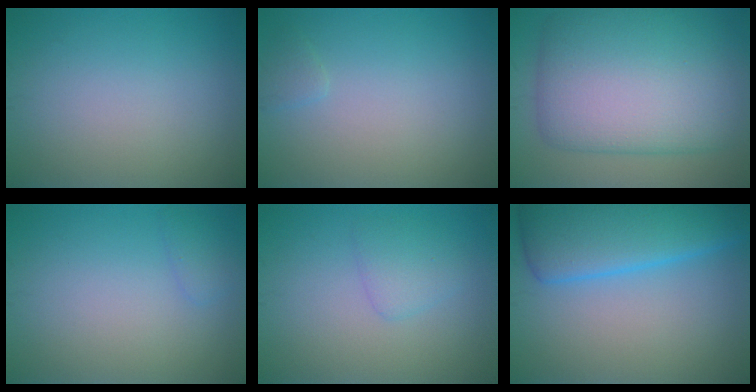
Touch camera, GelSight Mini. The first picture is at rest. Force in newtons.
{"total": 0.8, "press": 0.8, "slide": 0.0}
{"total": 12.3, "press": 12.3, "slide": 0.2}
{"total": 1.0, "press": 1.0, "slide": 0.1}
{"total": 1.9, "press": 1.9, "slide": 0.2}
{"total": 8.3, "press": 8.3, "slide": 0.3}